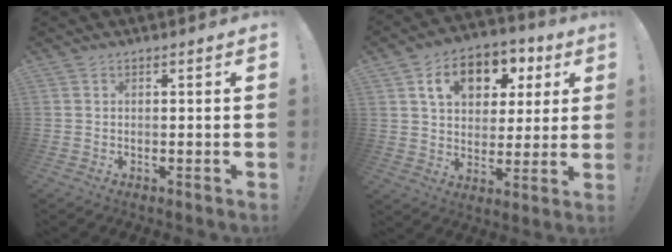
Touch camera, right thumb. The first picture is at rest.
{"total": 14.2, "force": [6.0, 9.9, 8.3], "torque": [-0.122, -0.018, 0.107]}